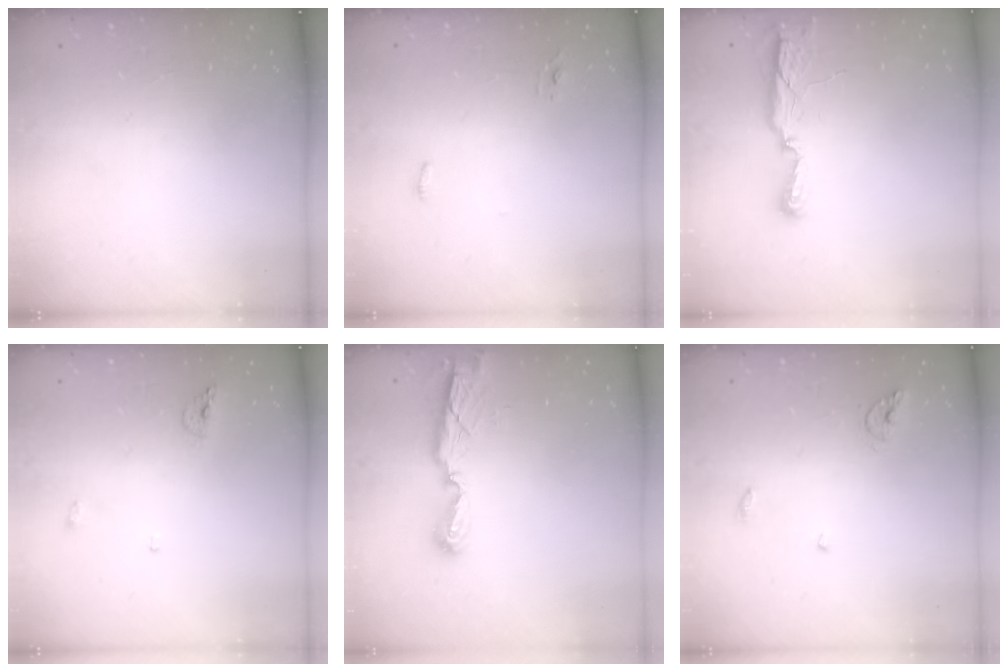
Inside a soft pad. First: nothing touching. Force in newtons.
{"total": 7.6, "press": 3.8, "slide": 6.6}
{"total": 6.6, "press": 6.5, "slide": 1.1}
{"total": 5.6, "press": 5.5, "slide": 0.9}
{"total": 7.7, "press": 7.7, "slide": 0.2}
{"total": 5.8, "press": 5.8, "slide": 0.4}